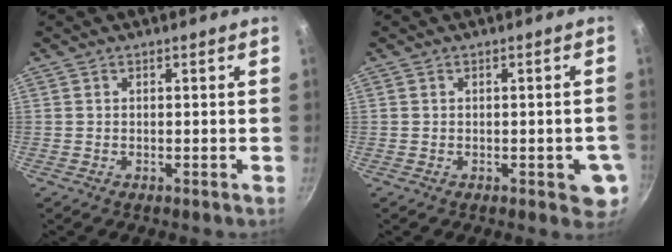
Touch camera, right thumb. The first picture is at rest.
{"total": 5.0, "force": [-1.2, 2.4, 4.3], "torque": [-0.029, 0.004, -0.014]}